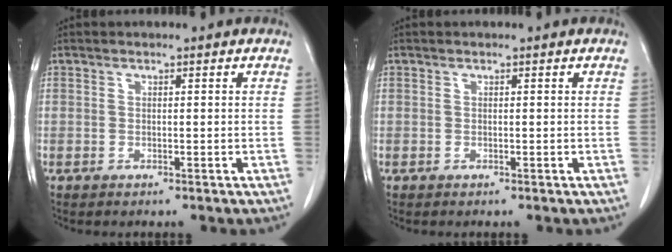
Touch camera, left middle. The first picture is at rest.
{"total": 0.0}